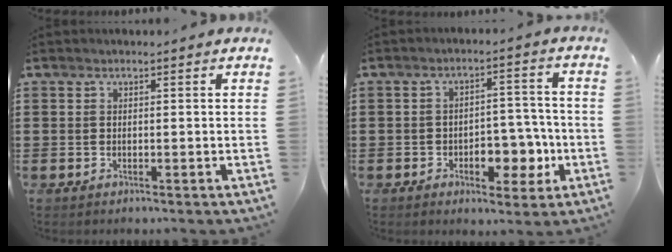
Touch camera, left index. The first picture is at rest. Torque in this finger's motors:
{"motor_torque": [1.07, 0.33, 0.28, 0.06]}